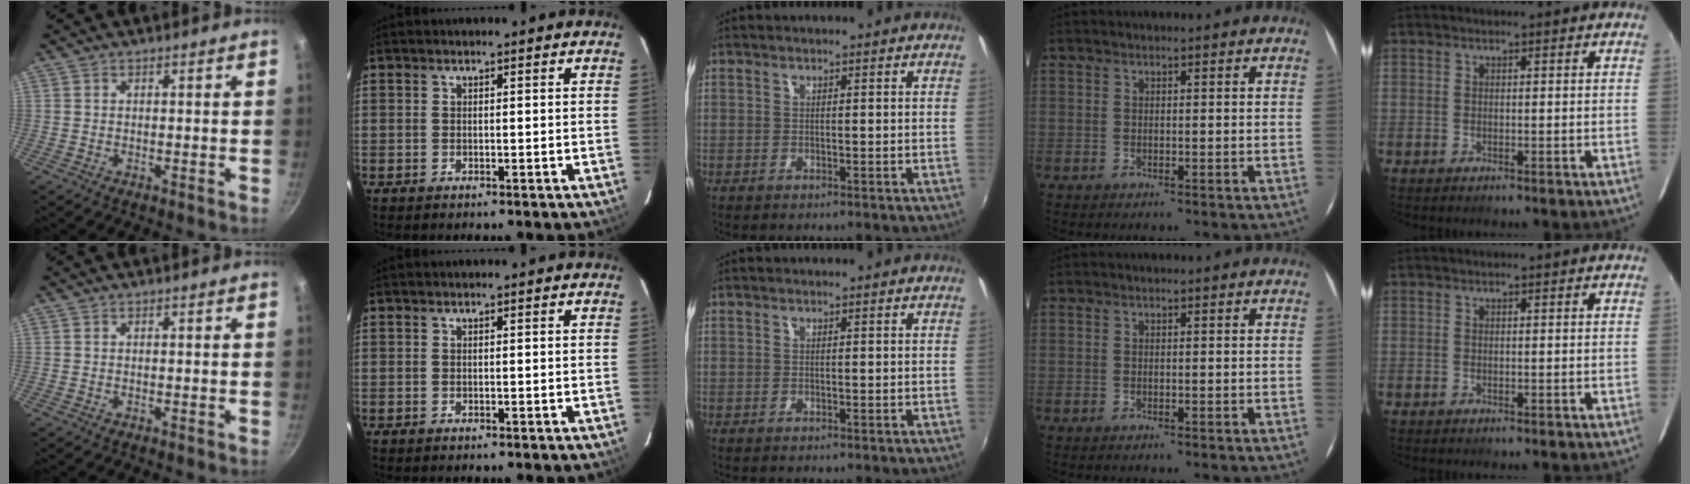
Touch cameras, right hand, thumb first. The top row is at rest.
{}